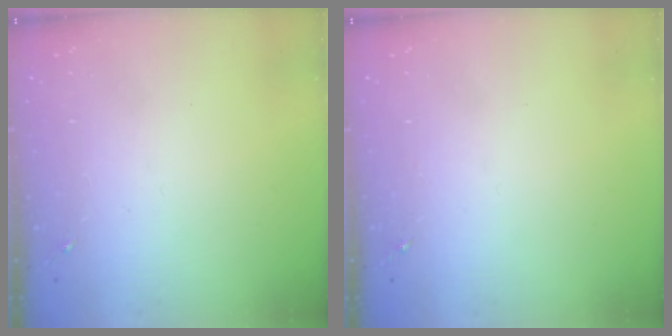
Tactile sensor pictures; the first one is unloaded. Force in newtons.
{"total": 0.0}